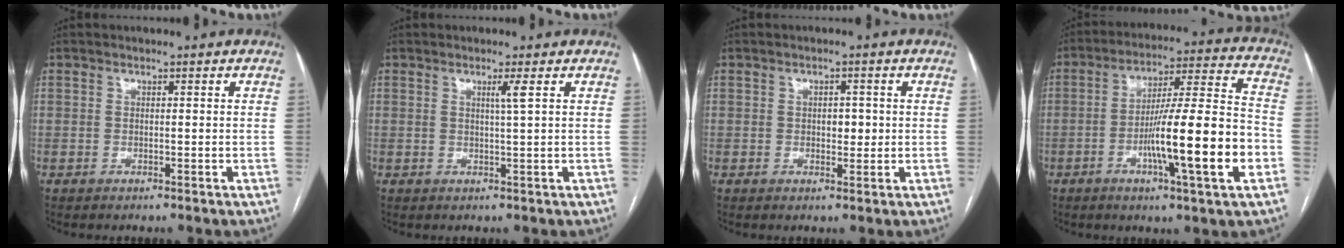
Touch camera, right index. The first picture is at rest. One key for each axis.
{"total": 1.6, "fx": 0.7, "fy": -0.6, "fz": 1.4, "tx": -0.027, "ty": -0.002, "tz": 0.016}
{"total": 2.3, "fx": 0.1, "fy": 1.4, "fz": 1.9, "tx": -0.024, "ty": 0.002, "tz": 0.003}
{"total": 17.2, "fx": -5.1, "fy": 0.3, "fz": 16.4, "tx": -0.268, "ty": 0.002, "tz": -0.081}